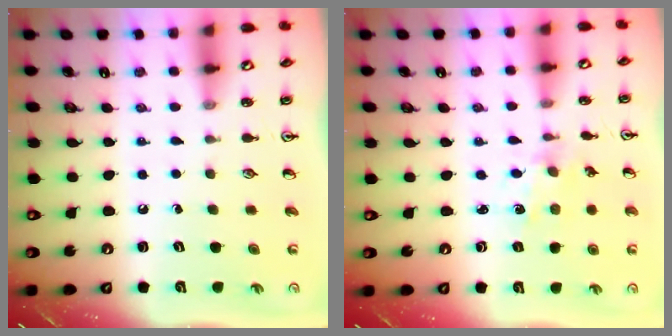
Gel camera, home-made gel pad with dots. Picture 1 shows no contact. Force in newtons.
{"total": 0.8, "press": 0.8, "slide": 0.2}